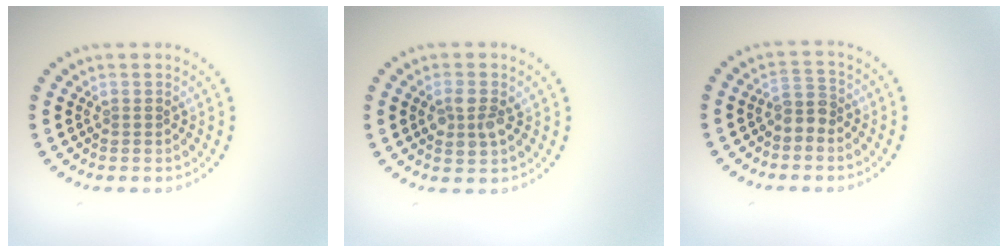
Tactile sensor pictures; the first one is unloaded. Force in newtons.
{"total": 2.6, "press": 2.5, "slide": 0.4}
{"total": 2.0, "press": 1.7, "slide": 1.0}